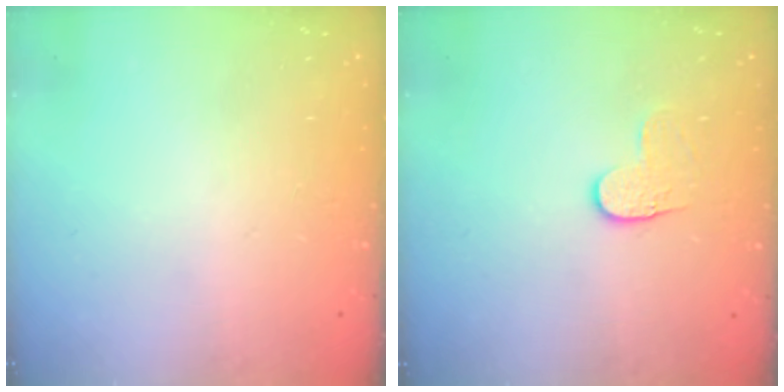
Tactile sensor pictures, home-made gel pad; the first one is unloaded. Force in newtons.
{"total": 3.3, "press": 3.3, "slide": 0.4}